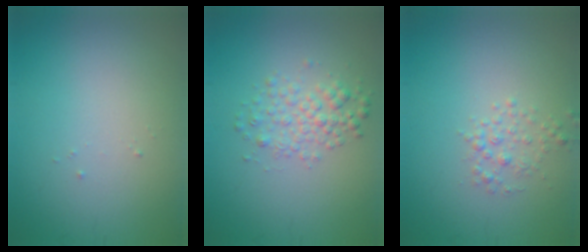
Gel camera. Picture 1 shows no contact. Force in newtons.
{"total": 2.6, "press": 2.6, "slide": 0.1}
{"total": 1.5, "press": 1.5, "slide": 0.0}